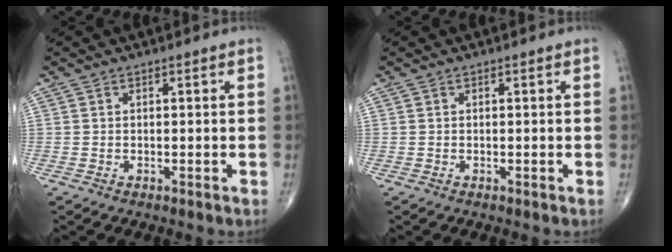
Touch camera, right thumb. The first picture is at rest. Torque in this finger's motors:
{"motor_torque": [-0.02, 0.01, 0.00, 0.00, -0.01]}